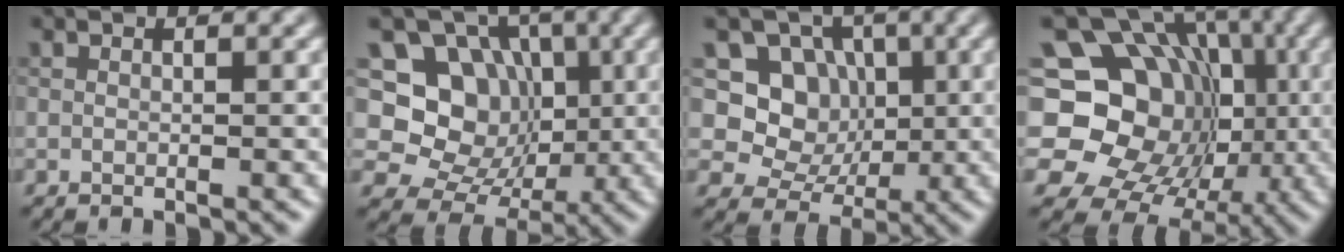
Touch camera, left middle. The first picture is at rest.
{"total": 10.3, "force": [1.6, 9.1, 4.7], "torque": [-0.069, 0.019, 0.002]}
{"total": 6.0, "force": [1.3, 5.3, 2.5], "torque": [-0.028, 0.000, 0.006]}
{"total": 17.5, "force": [-0.2, 15.3, 8.5], "torque": [-0.152, 0.025, -0.024]}